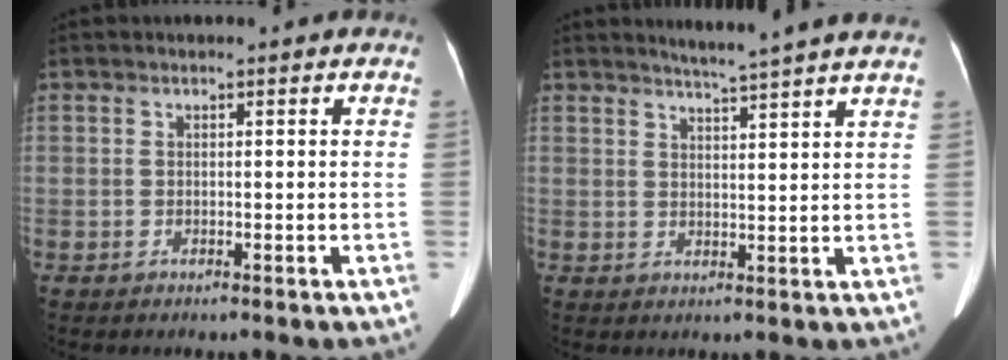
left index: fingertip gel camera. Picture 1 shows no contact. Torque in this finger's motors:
{"motor_torque": [-0.22, -0.37, -0.05, 0.02]}